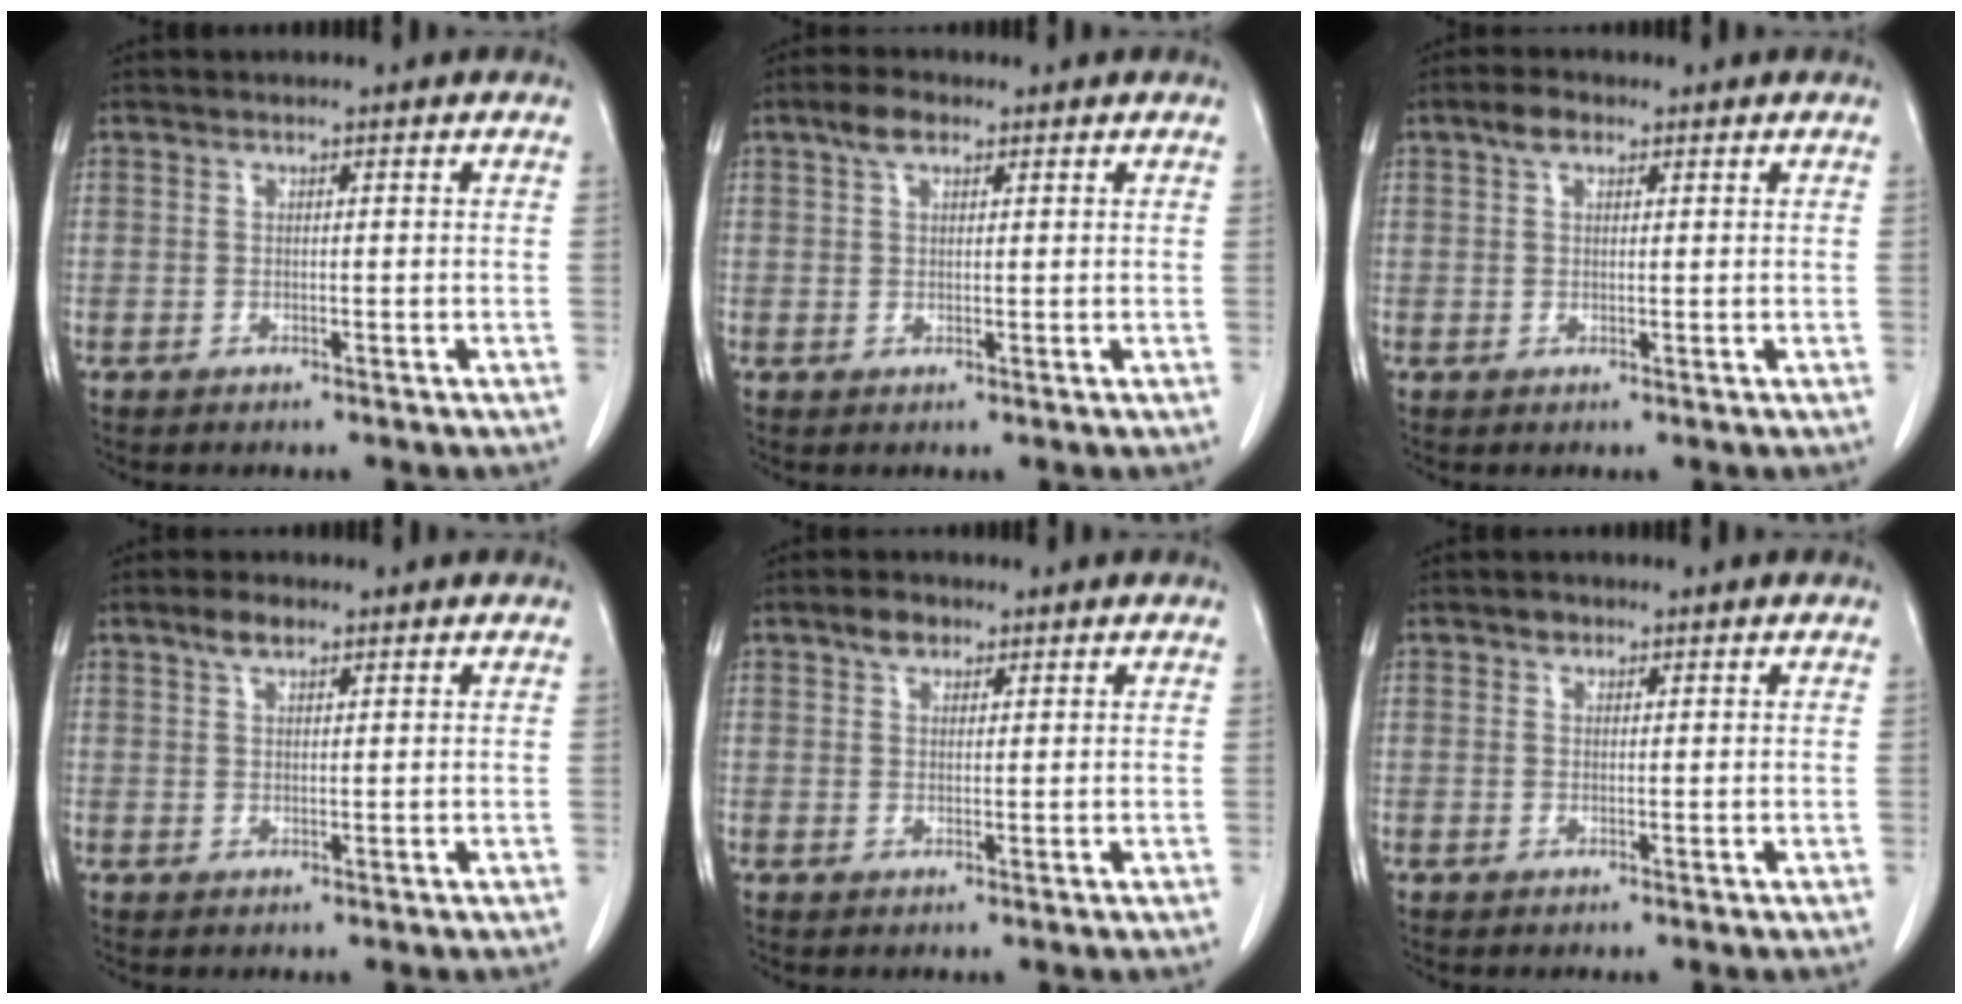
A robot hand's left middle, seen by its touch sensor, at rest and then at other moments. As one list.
[{"total": 3.0, "force": [1.8, 1.4, 2.0], "torque": [-0.043, 0.010, 0.036]}, {"total": 2.5, "force": [1.5, 1.3, 1.5], "torque": [-0.032, 0.008, 0.028]}, {"total": 2.7, "force": [1.9, 1.0, 1.7], "torque": [-0.038, 0.006, 0.037]}, {"total": 2.5, "force": [1.7, 1.4, 1.2], "torque": [-0.023, 0.006, 0.029]}, {"total": 1.1, "force": [0.7, 0.7, 0.3], "torque": [-0.004, -0.001, 0.011]}]